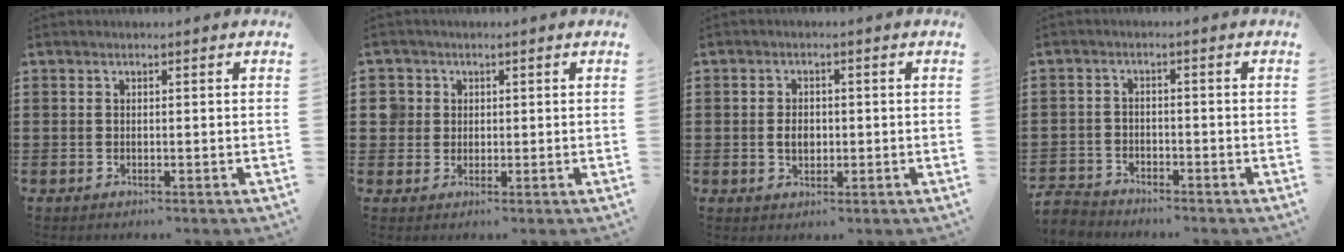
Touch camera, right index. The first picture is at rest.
{"total": 3.1, "force": [0.8, 3.0, 0.4], "torque": [-0.022, 0.013, 0.013]}
{"total": 2.8, "force": [-0.2, 1.8, 2.1], "torque": [-0.034, 0.002, -0.007]}
{"total": 2.9, "force": [-2.8, 0.7, -0.1], "torque": [-0.014, -0.002, -0.062]}